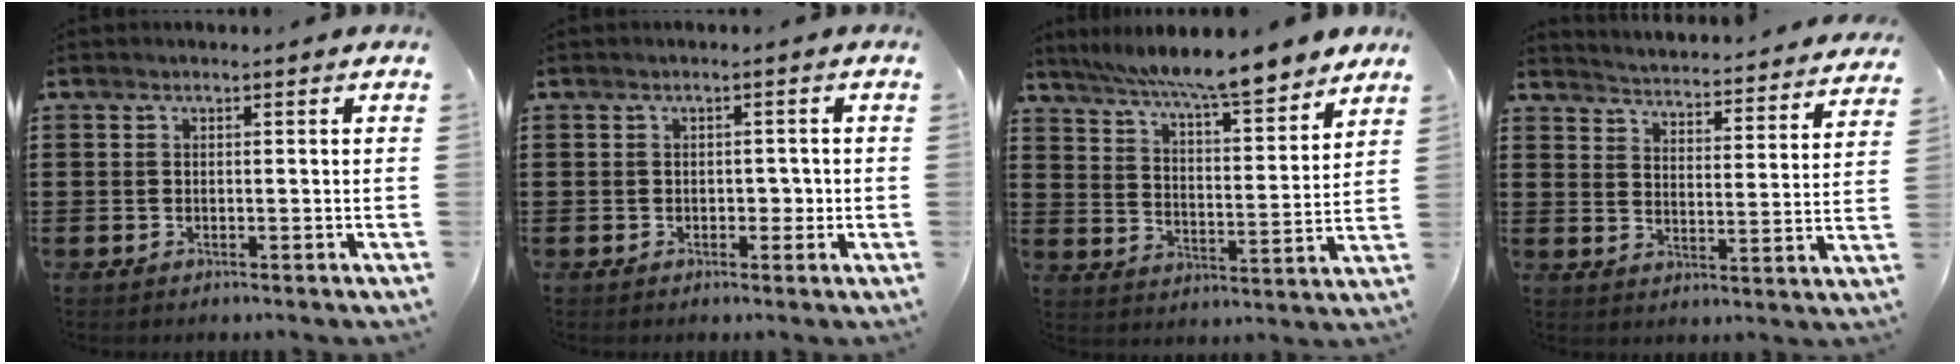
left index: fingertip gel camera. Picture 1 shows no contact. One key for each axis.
{"total": 1.9, "fx": -0.3, "fy": 1.2, "fz": 1.4, "tx": -0.029, "ty": 0.006, "tz": -0.008}
{"total": 8.2, "fx": 7.4, "fy": -0.1, "fz": 3.5, "tx": -0.086, "ty": -0.045, "tz": 0.126}
{"total": 3.4, "fx": 3.4, "fy": -0.7, "fz": -0.1, "tx": -0.023, "ty": -0.038, "tz": 0.050}